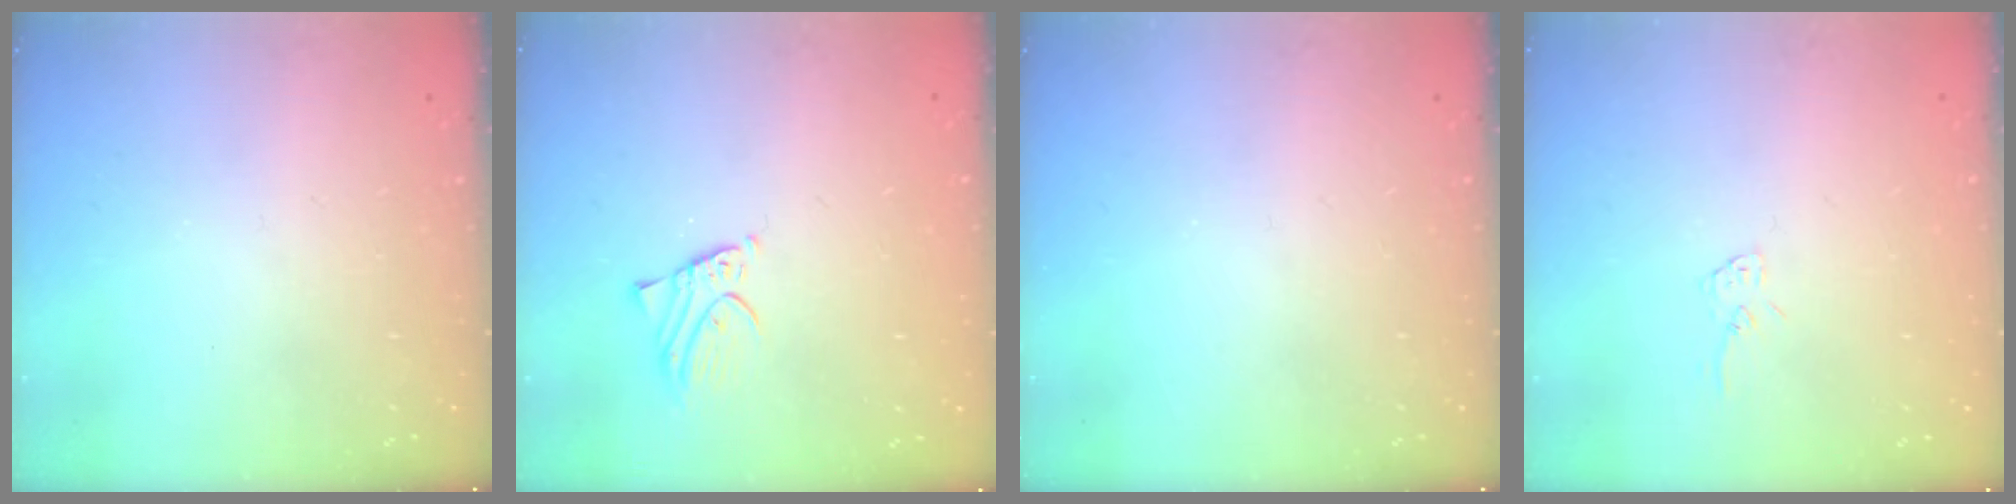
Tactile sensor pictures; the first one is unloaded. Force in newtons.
{"total": 2.5, "press": 2.5, "slide": 0.1}
{"total": 0.0}
{"total": 4.7, "press": 4.7, "slide": 0.6}